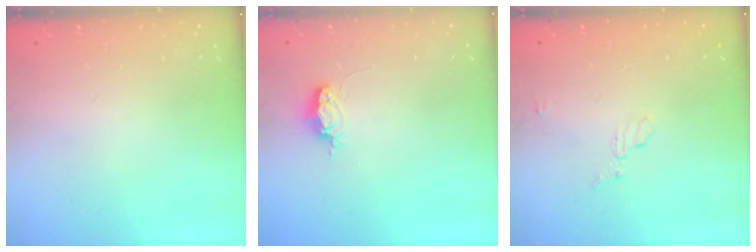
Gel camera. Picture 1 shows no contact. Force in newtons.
{"total": 4.0, "press": 3.9, "slide": 0.5}
{"total": 4.6, "press": 4.6, "slide": 0.4}